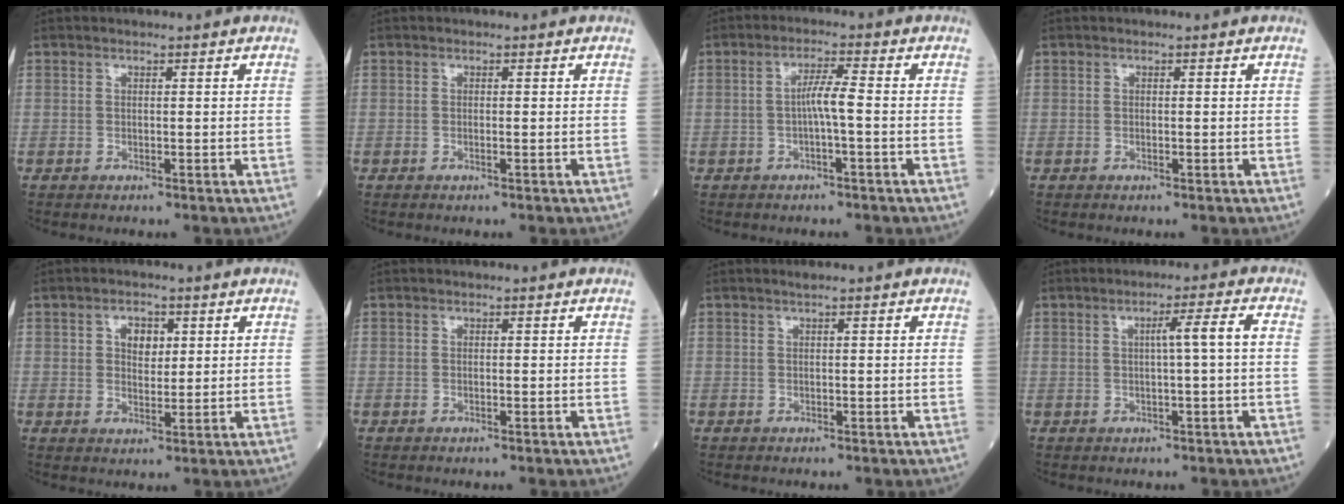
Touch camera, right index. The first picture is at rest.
{"total": 0.5, "force": [-0.1, 0.3, 0.4], "torque": [-0.019, -0.001, -0.002]}
{"total": 4.1, "force": [-0.6, 0.5, 4.0], "torque": [-0.082, 0.012, -0.006]}
{"total": 0.0}
{"total": 4.6, "force": [1.5, 3.0, 3.2], "torque": [-0.064, 0.012, 0.030]}
{"total": 0.0}
{"total": 0.5, "force": [0.3, 0.2, 0.4], "torque": [-0.011, 0.008, 0.004]}
{"total": 4.5, "force": [0.4, -0.1, 4.5], "torque": [-0.083, 0.011, 0.011]}